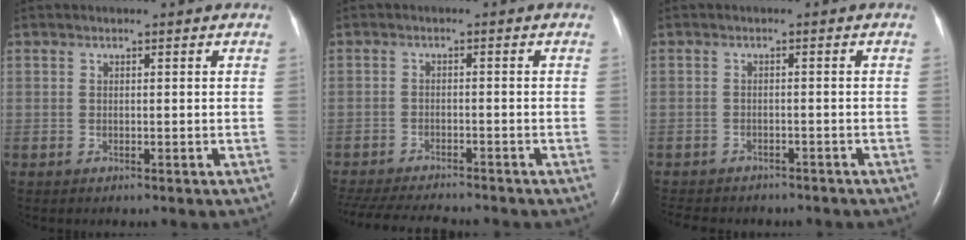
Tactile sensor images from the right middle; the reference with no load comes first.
{"total": 12.7, "force": [-11.4, 2.2, 5.1], "torque": [-0.106, -0.017, -0.167]}
{"total": 10.5, "force": [-8.9, 4.0, 3.9], "torque": [-0.081, -0.004, -0.108]}